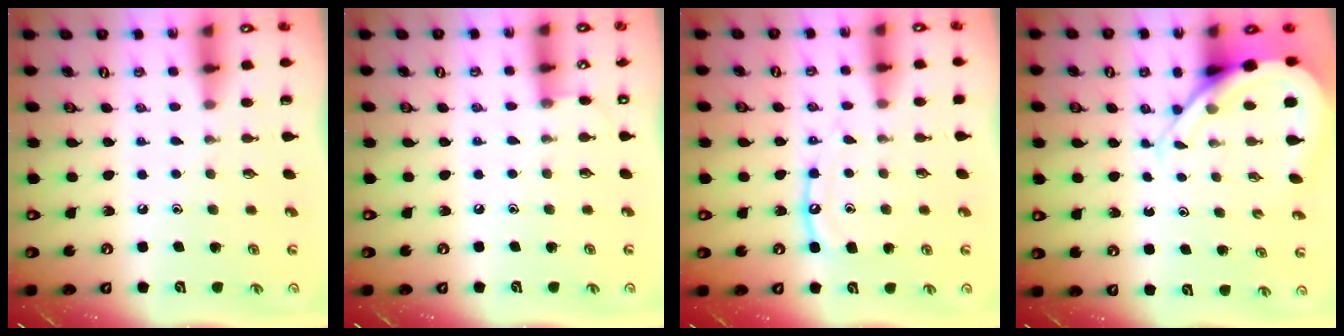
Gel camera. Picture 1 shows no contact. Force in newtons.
{"total": 3.9, "press": 3.8, "slide": 0.5}
{"total": 9.6, "press": 9.6, "slide": 0.8}
{"total": 8.7, "press": 8.6, "slide": 0.7}